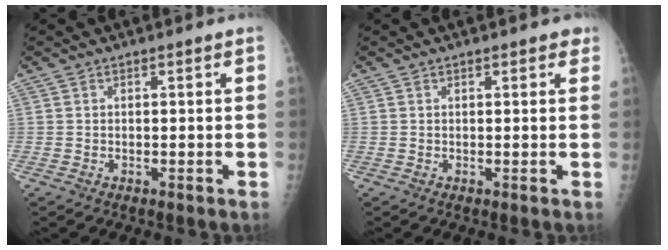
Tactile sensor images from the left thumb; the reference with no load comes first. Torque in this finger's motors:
{"motor_torque": [-0.08, 0.09, -0.26, 0.02, 0.04]}